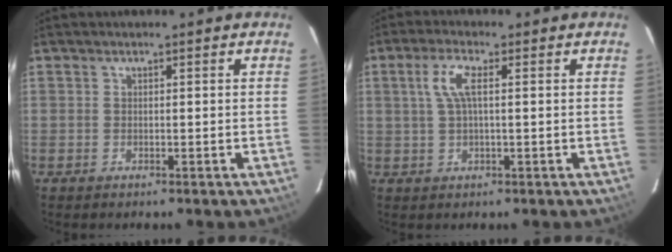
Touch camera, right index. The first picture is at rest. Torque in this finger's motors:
{"motor_torque": [0.46, -0.13, 0.25, 0.10]}